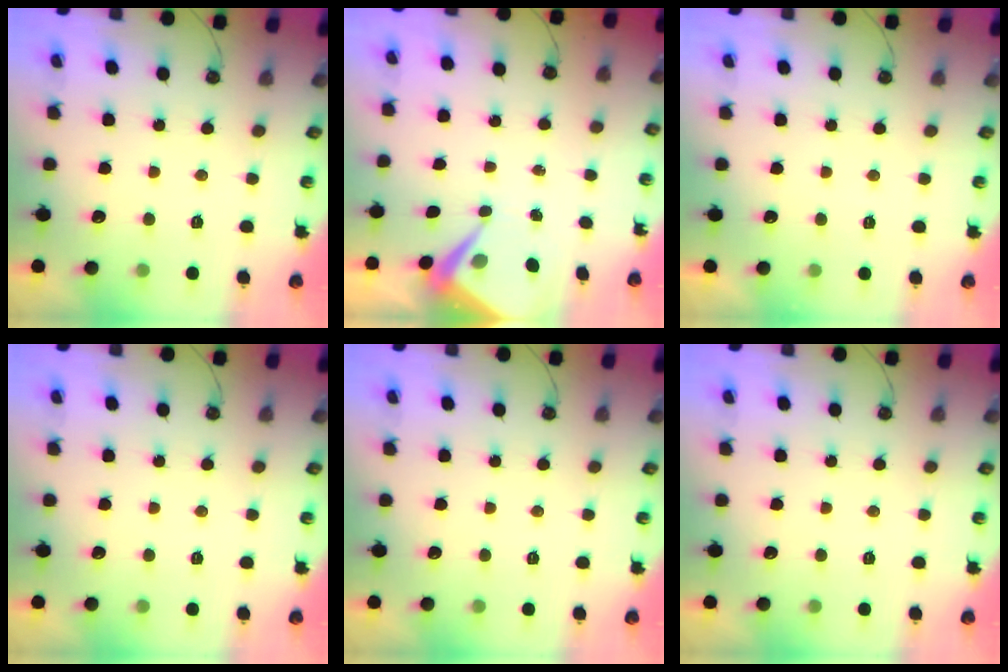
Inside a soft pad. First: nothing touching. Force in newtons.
{"total": 5.4, "press": 5.4, "slide": 0.5}
{"total": 2.7, "press": 2.7, "slide": 0.4}
{"total": 0.0}
{"total": 0.0}
{"total": 0.0}